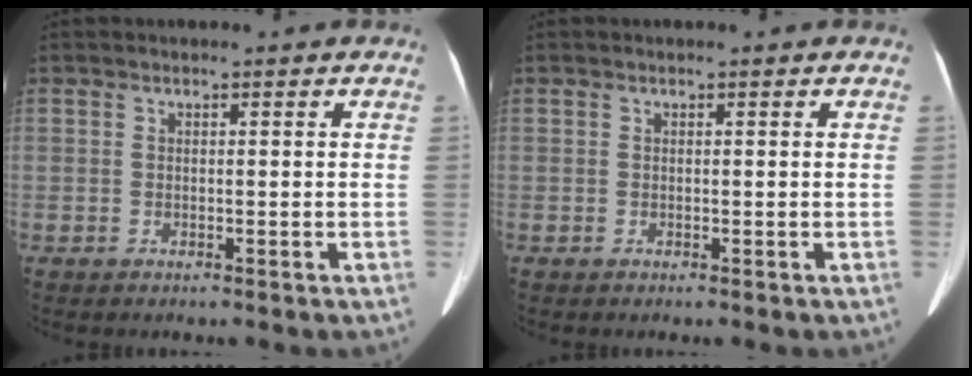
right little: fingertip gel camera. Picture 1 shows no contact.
{"total": 0.0}